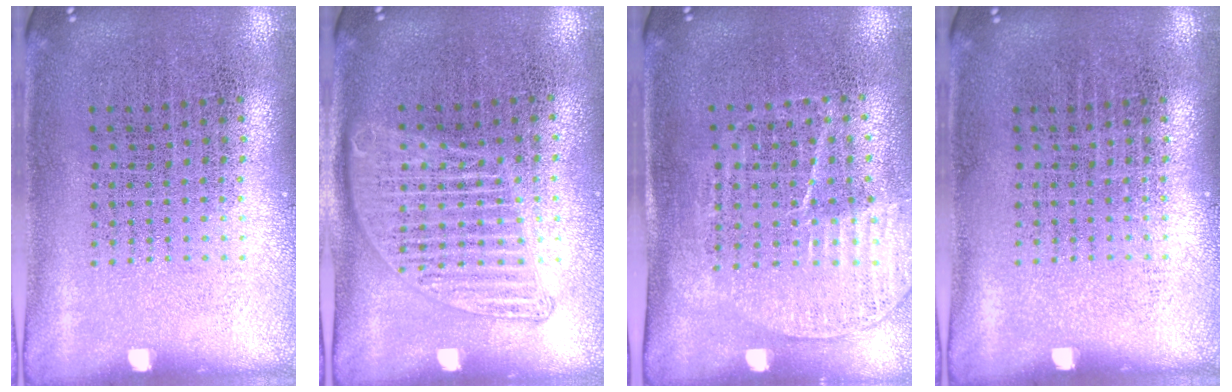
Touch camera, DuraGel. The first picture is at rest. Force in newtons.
{"total": 1.5, "press": 1.4, "slide": 0.5}
{"total": 1.5, "press": 1.3, "slide": 0.8}
{"total": 0.0}